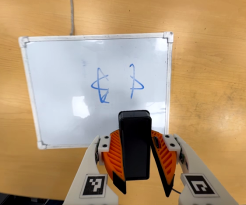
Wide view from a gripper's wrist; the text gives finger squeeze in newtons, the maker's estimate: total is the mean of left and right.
{"total": 6.2, "left": 6.8, "right": 5.7}